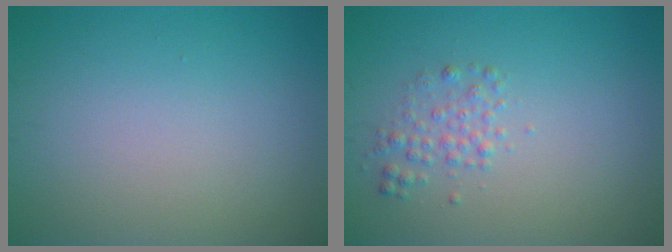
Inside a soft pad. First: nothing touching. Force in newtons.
{"total": 1.6, "press": 1.6, "slide": 0.0}